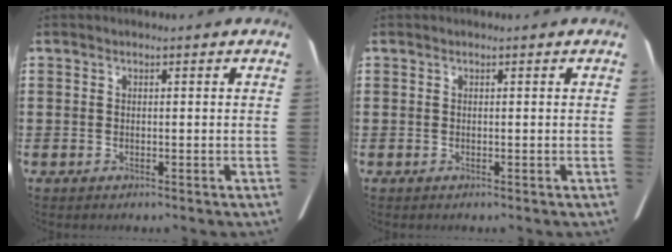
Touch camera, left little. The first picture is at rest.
{"total": 0.0}